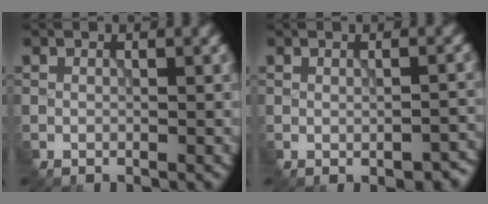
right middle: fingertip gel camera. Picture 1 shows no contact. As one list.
[{"total": 2.0, "force": [-1.2, 0.7, 1.5], "torque": [-0.024, -0.003, -0.009]}]